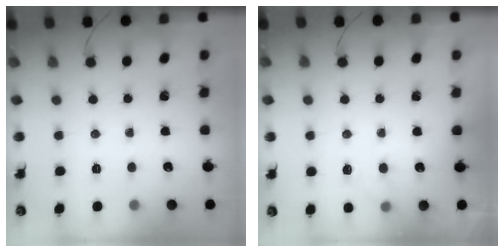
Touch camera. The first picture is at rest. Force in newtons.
{"total": 6.3, "press": 6.1, "slide": 1.5}